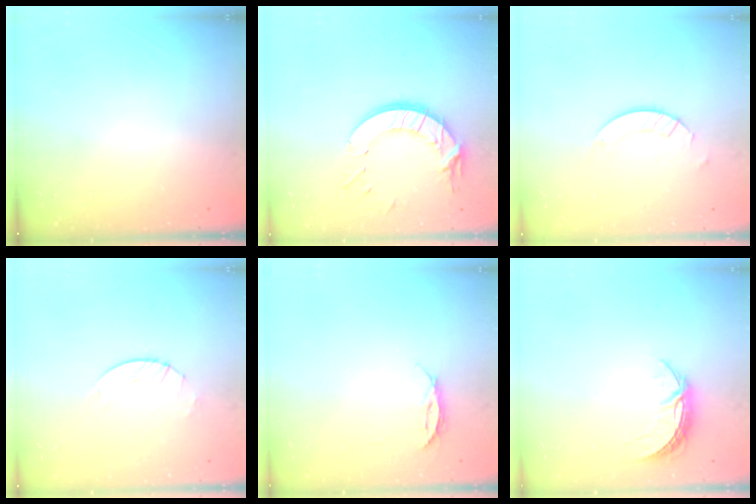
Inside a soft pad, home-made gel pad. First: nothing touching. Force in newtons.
{"total": 12.2, "press": 12.2, "slide": 0.7}
{"total": 3.2, "press": 3.2, "slide": 0.3}
{"total": 2.6, "press": 2.6, "slide": 0.3}
{"total": 4.0, "press": 3.9, "slide": 0.4}
{"total": 6.2, "press": 6.2, "slide": 0.5}